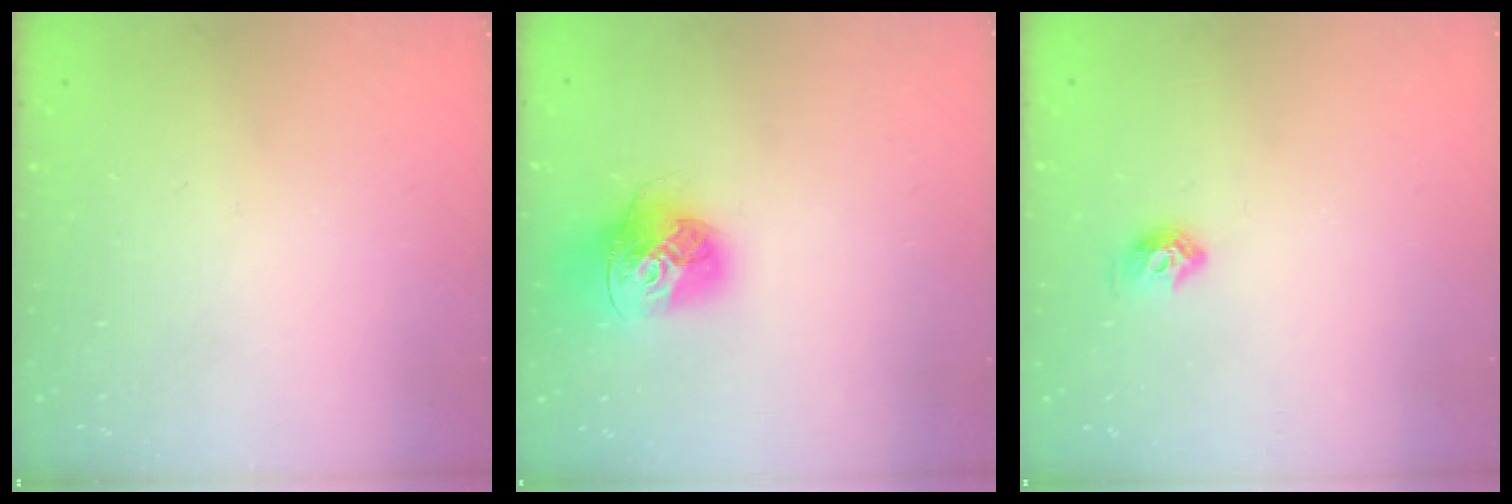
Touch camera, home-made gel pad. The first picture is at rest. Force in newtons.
{"total": 15.9, "press": 15.8, "slide": 1.7}
{"total": 6.6, "press": 6.6, "slide": 0.9}